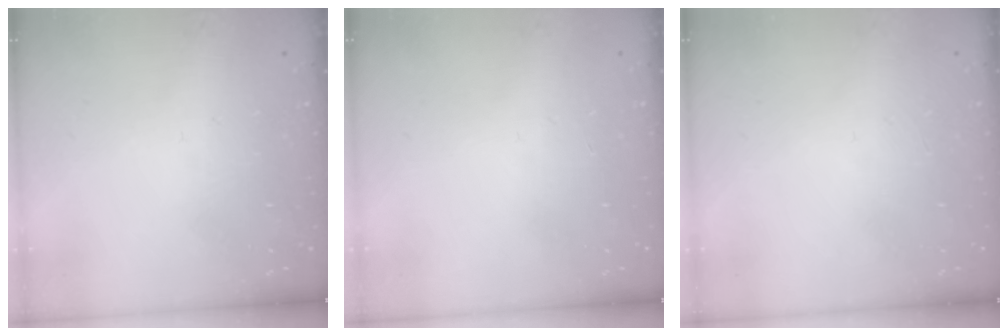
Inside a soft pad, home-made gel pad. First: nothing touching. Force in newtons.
{"total": 0.0}
{"total": 0.0}